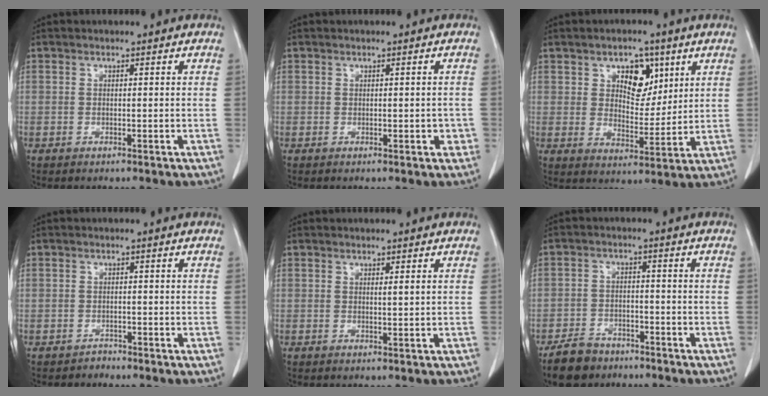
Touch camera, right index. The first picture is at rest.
{"total": 1.4, "force": [-0.4, 0.8, 1.1], "torque": [-0.007, 0.006, 0.001]}
{"total": 7.6, "force": [3.5, 4.4, 5.1], "torque": [-0.074, 0.008, 0.061]}
{"total": 1.2, "force": [-1.0, 0.6, -0.4], "torque": [0.007, 0.001, -0.022]}
{"total": 0.7, "force": [0.4, -0.1, 0.6], "torque": [-0.011, -0.002, 0.006]}
{"total": 6.2, "force": [-4.7, 3.5, 1.8], "torque": [-0.044, 0.000, -0.083]}